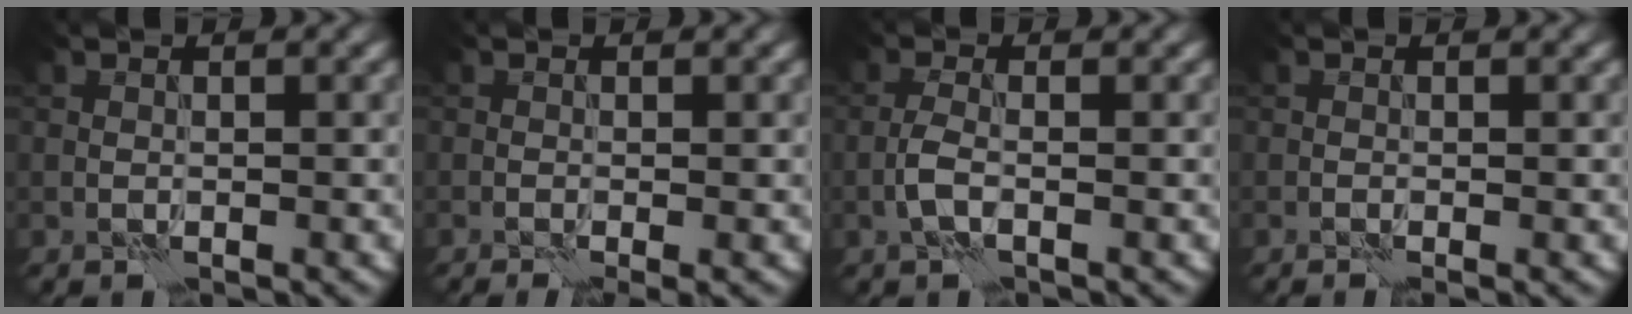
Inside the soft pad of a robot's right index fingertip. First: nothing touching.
{"total": 2.2, "force": [-0.9, 0.6, 1.9], "torque": [-0.026, -0.006, -0.013]}
{"total": 1.8, "force": [-0.7, 0.6, 1.6], "torque": [-0.035, 0.005, -0.019]}
{"total": 0.9, "force": [-0.3, 0.1, 0.8], "torque": [-0.013, -0.005, -0.008]}